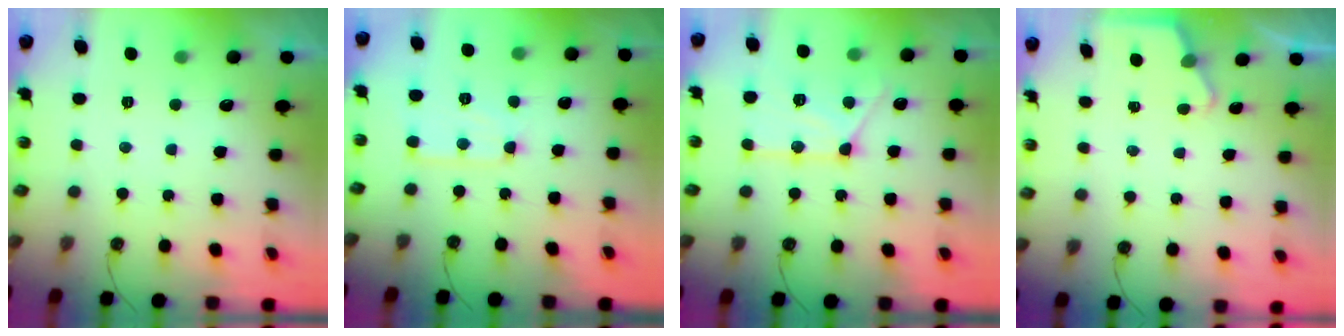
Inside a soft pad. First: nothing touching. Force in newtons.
{"total": 9.1, "press": 9.0, "slide": 1.0}
{"total": 14.9, "press": 14.8, "slide": 1.5}
{"total": 2.7, "press": 2.7, "slide": 0.2}